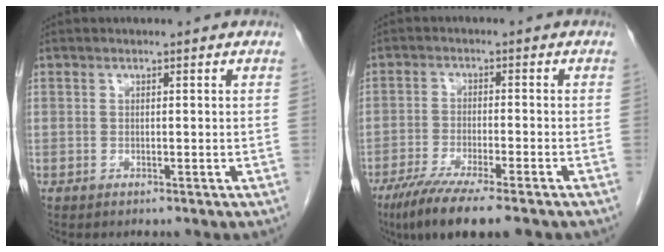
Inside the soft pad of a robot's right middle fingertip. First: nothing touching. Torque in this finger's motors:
{"motor_torque": [1.22, -0.92, 0.19, 0.12]}